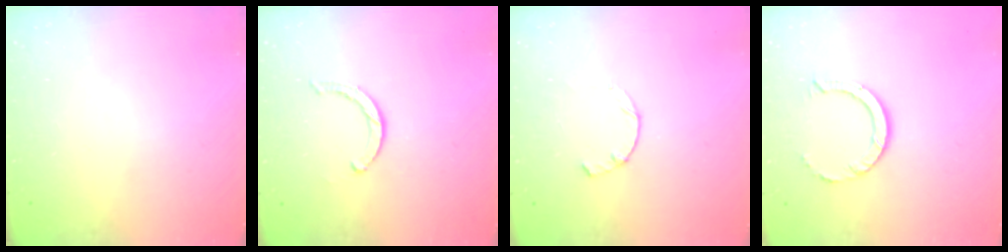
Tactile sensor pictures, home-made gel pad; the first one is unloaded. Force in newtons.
{"total": 3.5, "press": 3.5, "slide": 0.3}
{"total": 1.9, "press": 1.9, "slide": 0.3}
{"total": 7.2, "press": 7.2, "slide": 0.5}